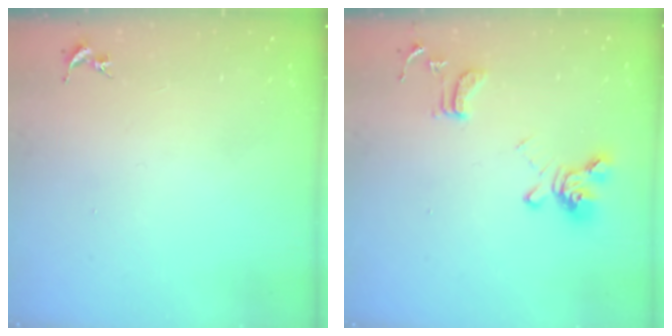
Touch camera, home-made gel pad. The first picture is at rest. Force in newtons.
{"total": 14.3, "press": 14.2, "slide": 1.5}